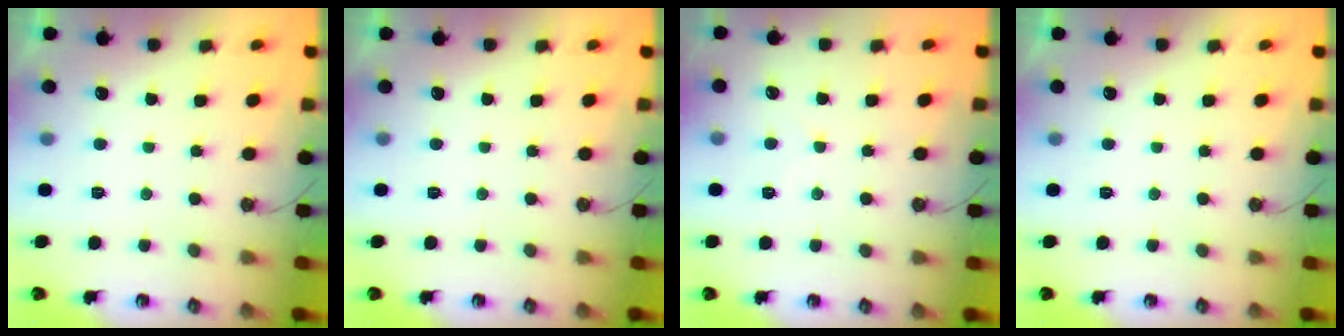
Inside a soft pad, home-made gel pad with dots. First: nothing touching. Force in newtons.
{"total": 0.0}
{"total": 3.5, "press": 3.4, "slide": 0.6}
{"total": 0.0}